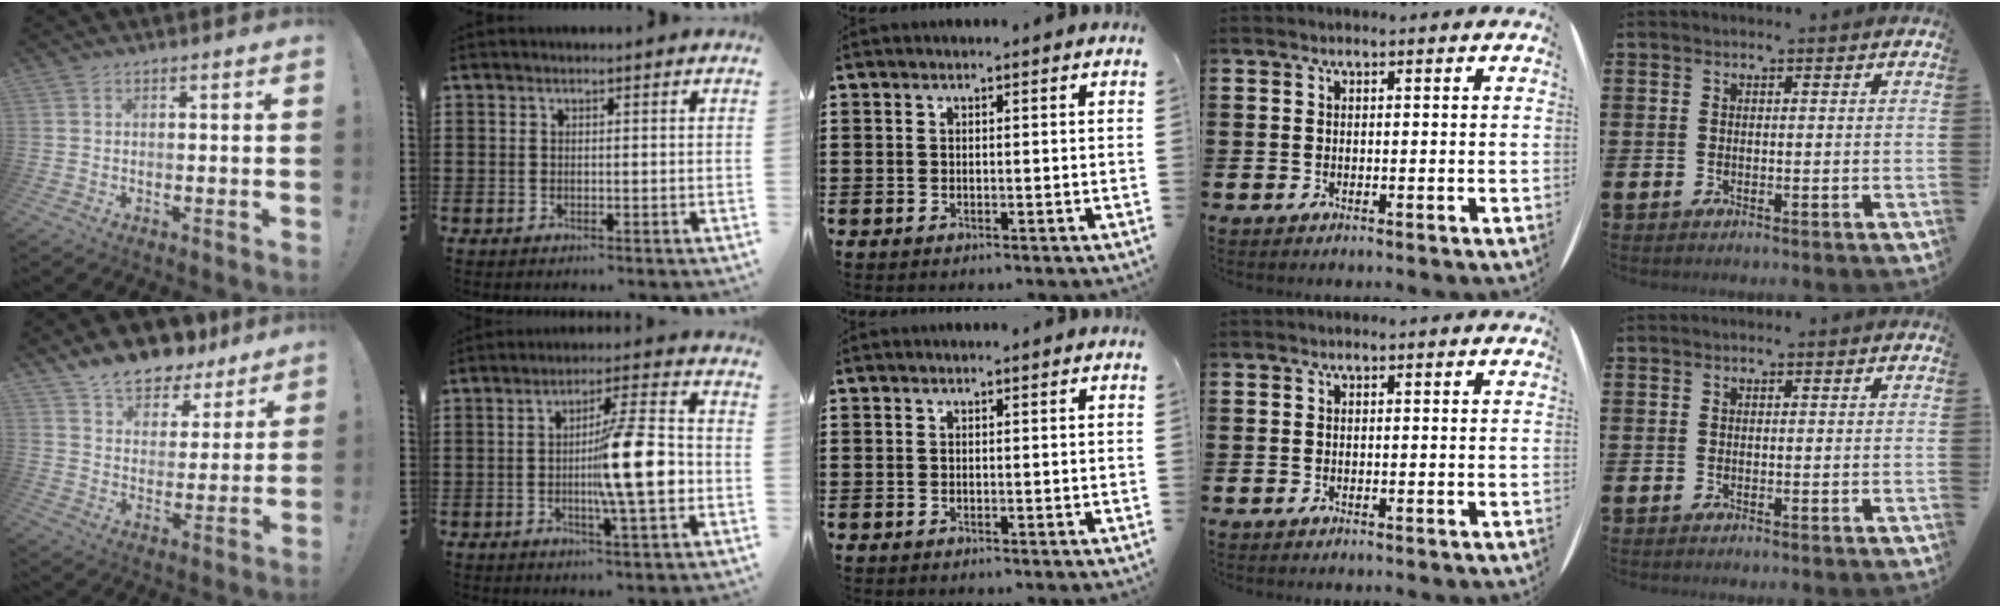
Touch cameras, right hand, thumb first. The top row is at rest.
{"thumb": {"total": 10.7, "force": [9.6, 4.3, 1.9], "torque": [-0.045, -0.081, 0.179]}, "index": {"total": 11.5, "force": [-1.7, 1.8, 11.2], "torque": [-0.170, -0.009, -0.035]}}